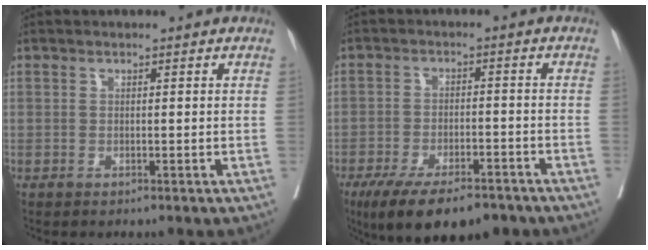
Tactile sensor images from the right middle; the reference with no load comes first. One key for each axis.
{"total": 13.0, "fx": -9.8, "fy": 4.3, "fz": 7.5, "tx": -0.119, "ty": -0.009, "tz": -0.151}